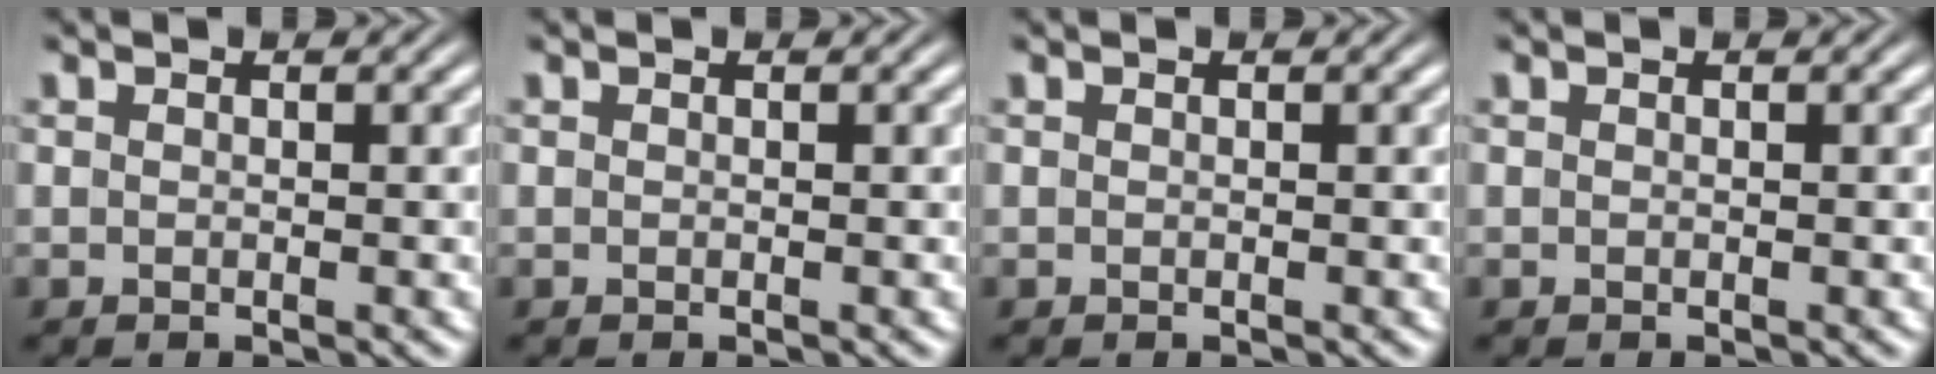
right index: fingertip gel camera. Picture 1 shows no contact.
{"total": 0.0}
{"total": 0.0}
{"total": 0.0}